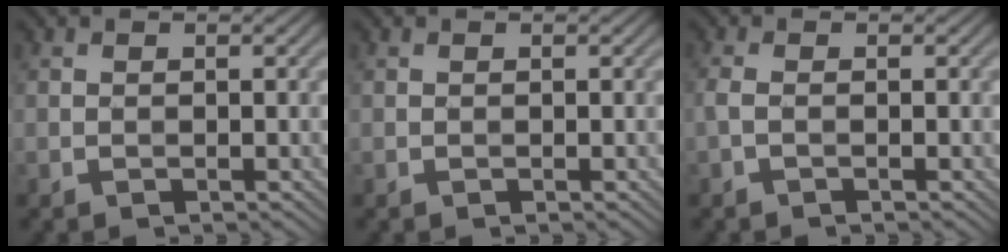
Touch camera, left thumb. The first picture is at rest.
{"total": 0.0}
{"total": 1.3, "force": [-0.5, 0.3, 1.2], "torque": [-0.031, 0.002, -0.016]}